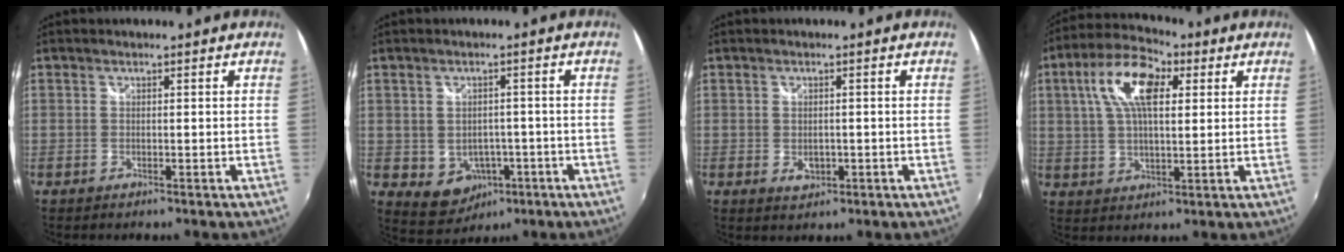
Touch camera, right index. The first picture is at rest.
{"total": 7.0, "force": [-2.5, 5.9, 2.9], "torque": [-0.070, -0.001, -0.016]}
{"total": 1.8, "force": [-0.3, 1.4, 1.0], "torque": [-0.016, -0.002, -0.005]}
{"total": 12.5, "force": [4.1, 5.8, 10.2], "torque": [-0.195, 0.031, 0.067]}